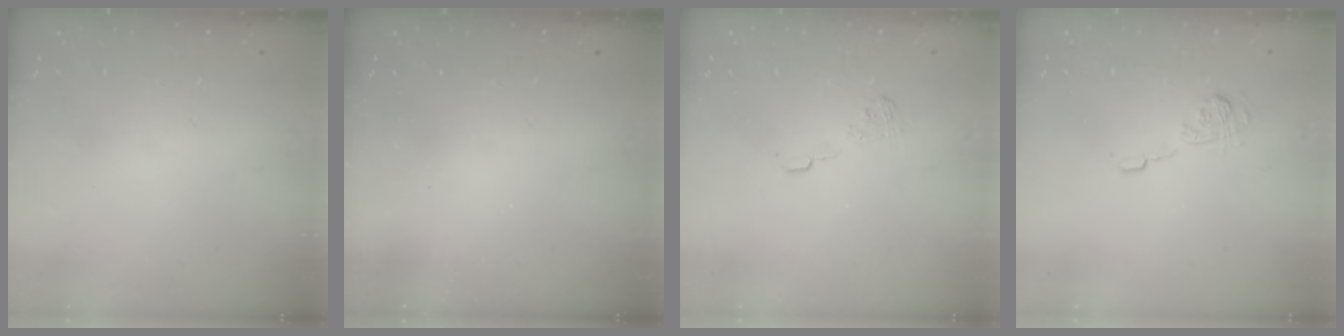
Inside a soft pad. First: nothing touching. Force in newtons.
{"total": 2.3, "press": 2.2, "slide": 0.7}
{"total": 7.6, "press": 7.5, "slide": 1.0}
{"total": 9.5, "press": 9.5, "slide": 0.8}